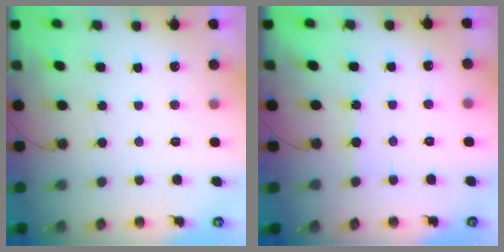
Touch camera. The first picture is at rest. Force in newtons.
{"total": 2.1, "press": 2.0, "slide": 0.4}